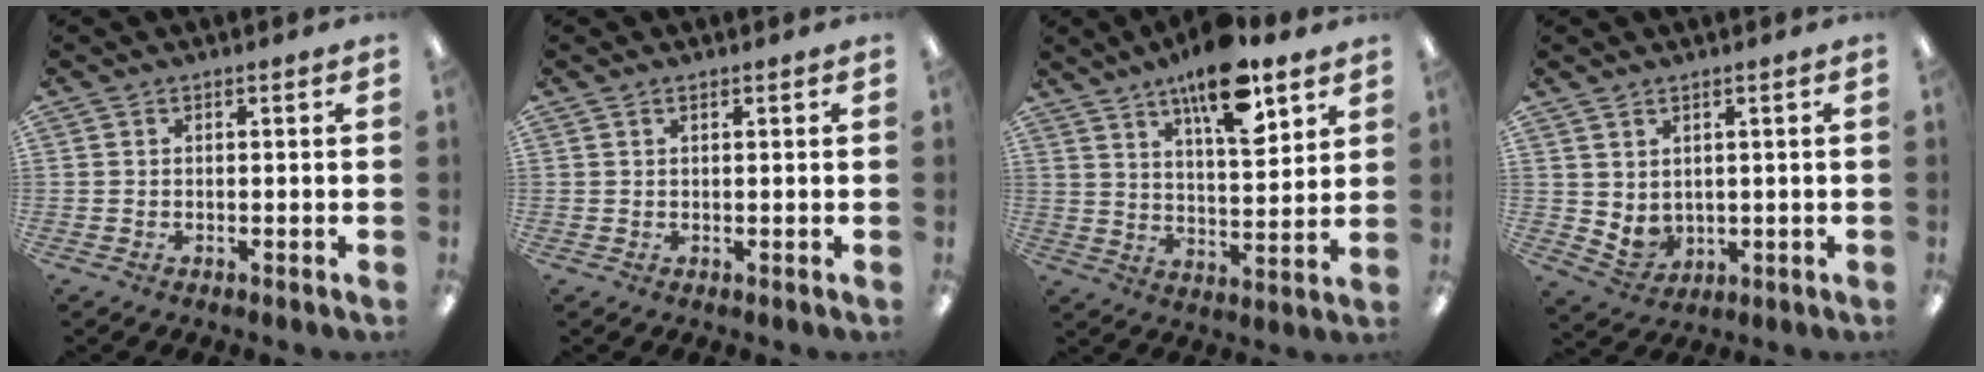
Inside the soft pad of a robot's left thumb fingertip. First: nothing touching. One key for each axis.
{"total": 0.7, "fx": 0.5, "fy": 0.2, "fz": 0.5, "tx": -0.010, "ty": 0.001, "tz": 0.008}
{"total": 15.8, "fx": 10.7, "fy": 5.2, "fz": 10.4, "tx": -0.161, "ty": -0.057, "tz": 0.176}
{"total": 3.7, "fx": 1.8, "fy": 2.8, "fz": 1.8, "tx": -0.044, "ty": -0.012, "tz": 0.037}